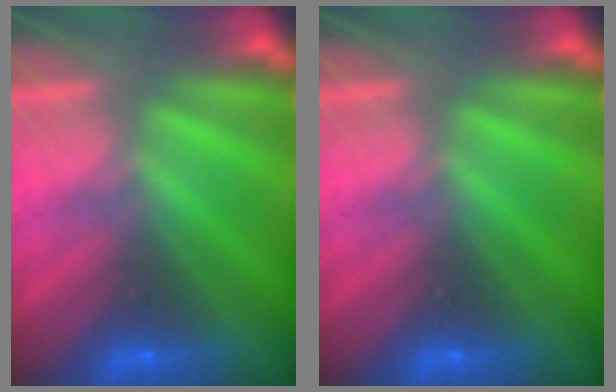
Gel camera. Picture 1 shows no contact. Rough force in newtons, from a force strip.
{"total": 0.0}